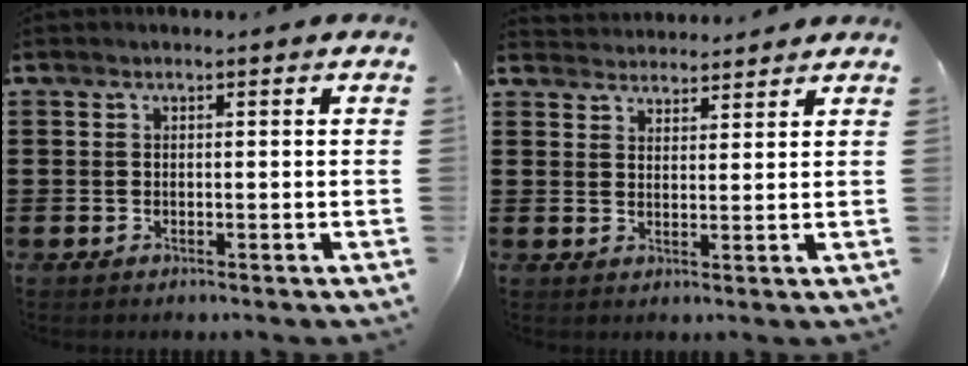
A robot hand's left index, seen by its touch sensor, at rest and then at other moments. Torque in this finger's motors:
{"motor_torque": [-0.19, -0.53, 0.19, 0.06]}